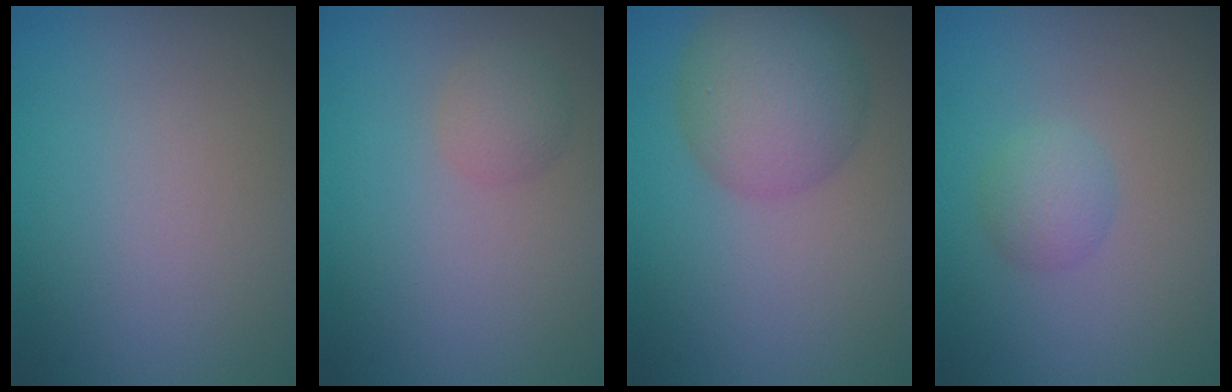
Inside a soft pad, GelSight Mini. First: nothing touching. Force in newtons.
{"total": 1.7, "press": 1.7, "slide": 0.1}
{"total": 6.0, "press": 6.0, "slide": 0.1}
{"total": 1.8, "press": 1.8, "slide": 0.2}